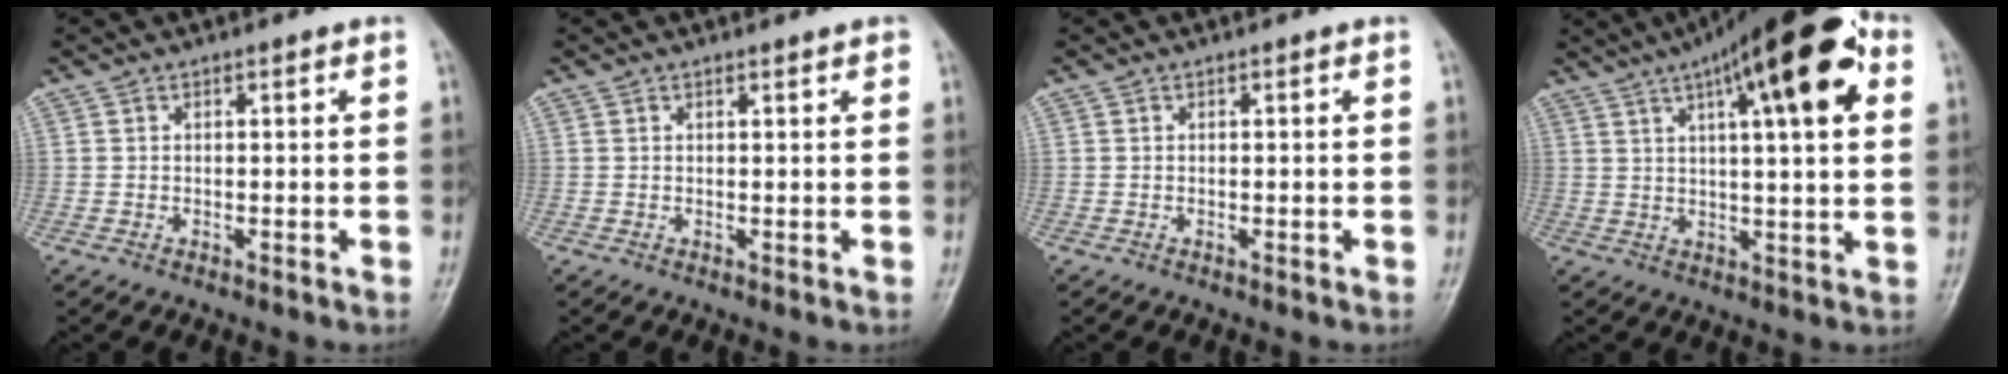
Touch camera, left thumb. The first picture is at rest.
{"total": 1.0, "force": [0.7, 0.2, 0.6], "torque": [-0.007, -0.002, 0.009]}
{"total": 0.0}
{"total": 19.8, "force": [8.7, 5.4, 17.0], "torque": [-0.238, 0.006, 0.124]}